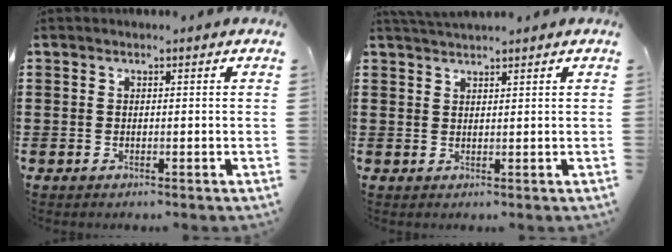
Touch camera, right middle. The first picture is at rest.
{"total": 1.9, "force": [1.9, 0.3, 0.3], "torque": [-0.010, 0.003, 0.036]}